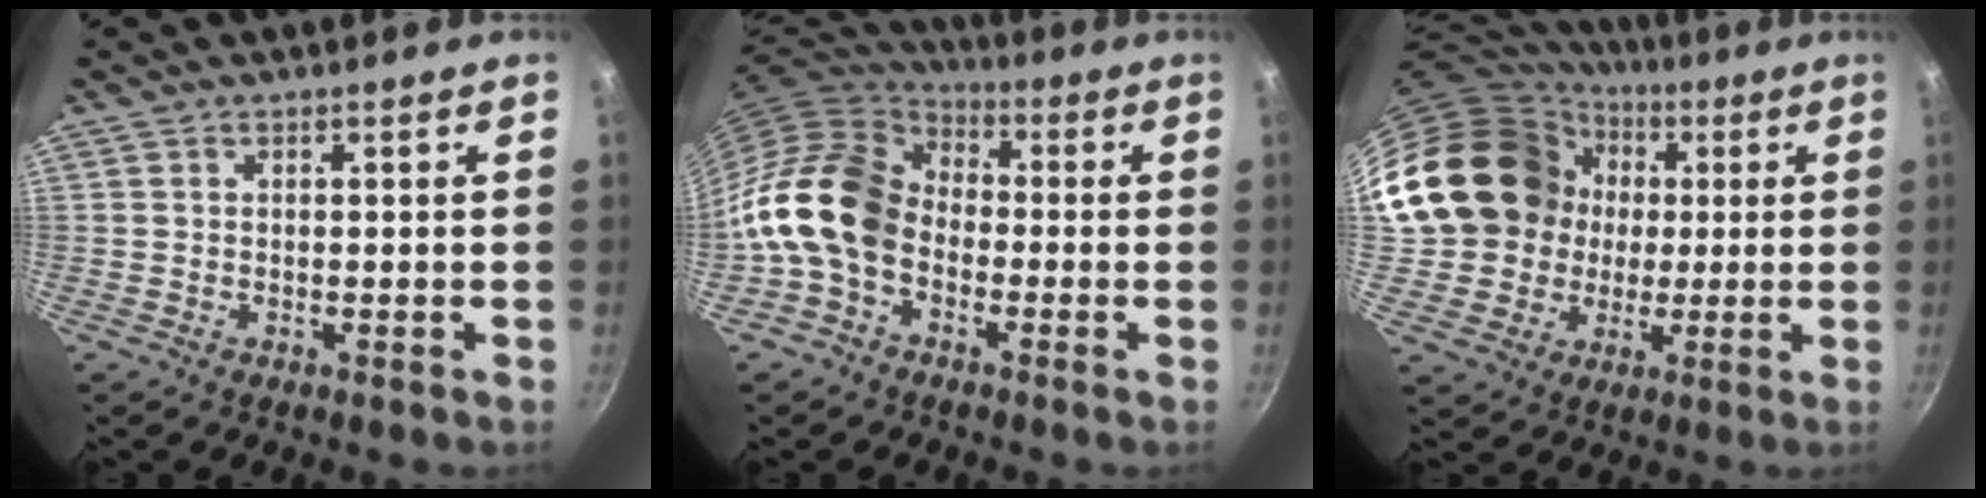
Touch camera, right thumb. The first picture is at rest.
{"total": 15.0, "force": [-3.2, 10.9, 9.7], "torque": [-0.152, 0.046, -0.086]}
{"total": 21.3, "force": [2.7, 18.6, 9.9], "torque": [-0.177, 0.035, 0.061]}